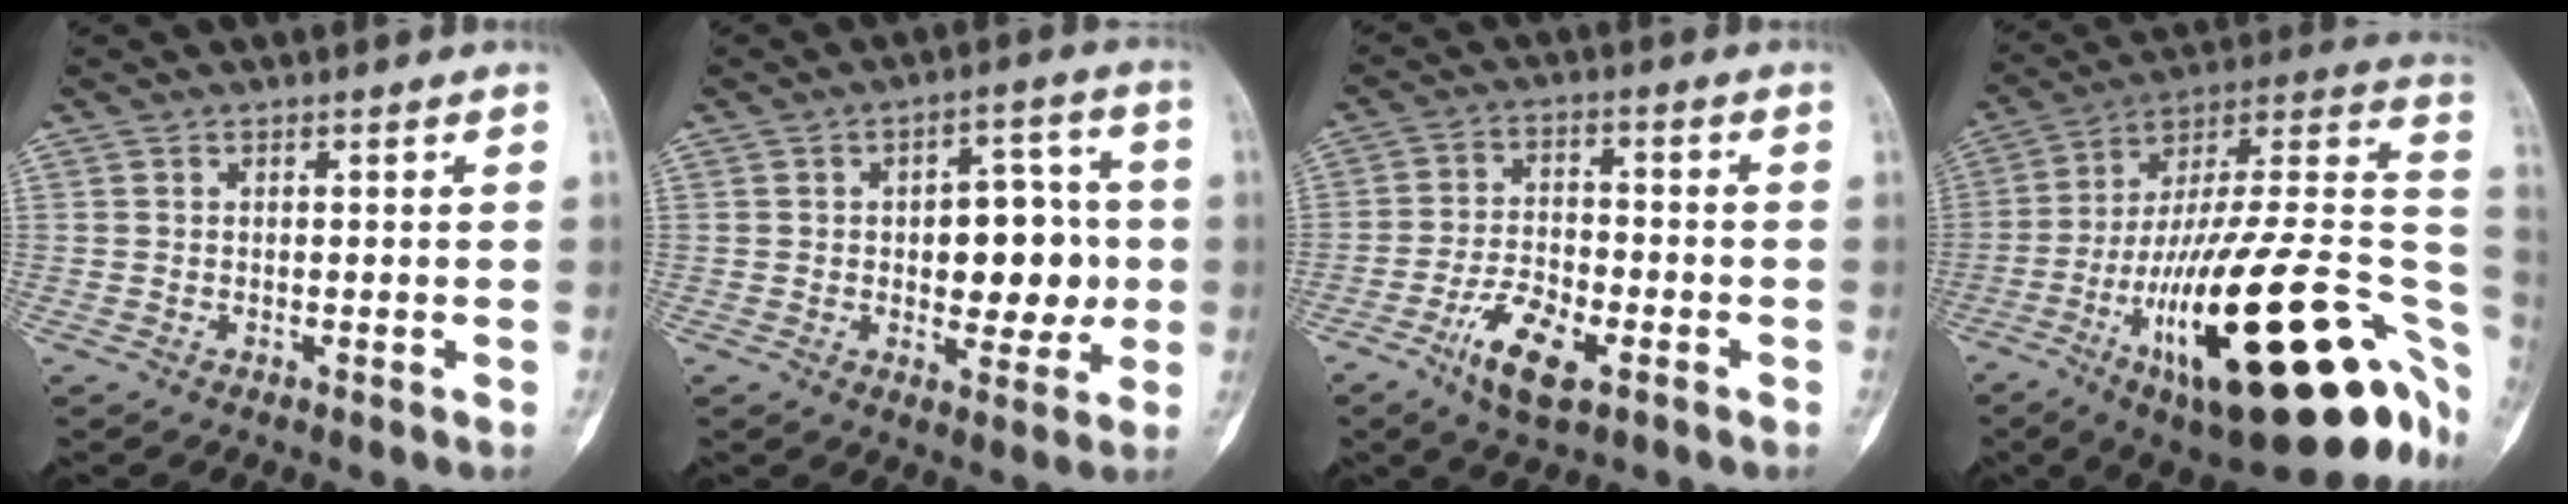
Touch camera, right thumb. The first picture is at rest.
{"total": 12.4, "force": [-0.3, 7.1, 10.2], "torque": [-0.092, 0.017, 0.001]}
{"total": 9.4, "force": [-4.8, 4.0, 7.1], "torque": [-0.134, 0.015, -0.085]}
{"total": 38.5, "force": [-12.1, 11.7, 34.6], "torque": [-0.437, 0.049, -0.191]}